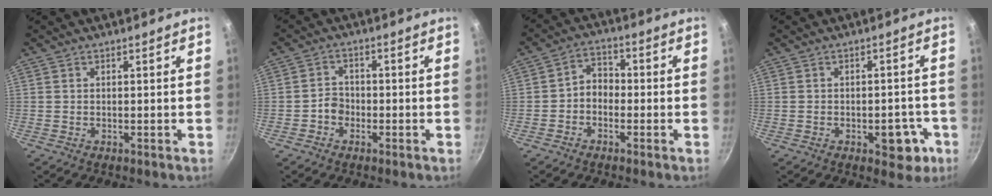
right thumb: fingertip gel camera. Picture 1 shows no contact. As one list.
[{"total": 3.1, "force": [-1.4, 2.5, 1.2], "torque": [-0.001, 0.019, -0.028]}, {"total": 4.5, "force": [-1.4, 3.5, 2.5], "torque": [-0.021, 0.028, -0.035]}, {"total": 6.7, "force": [-2.7, 3.8, 4.8], "torque": [-0.032, 0.017, -0.027]}]